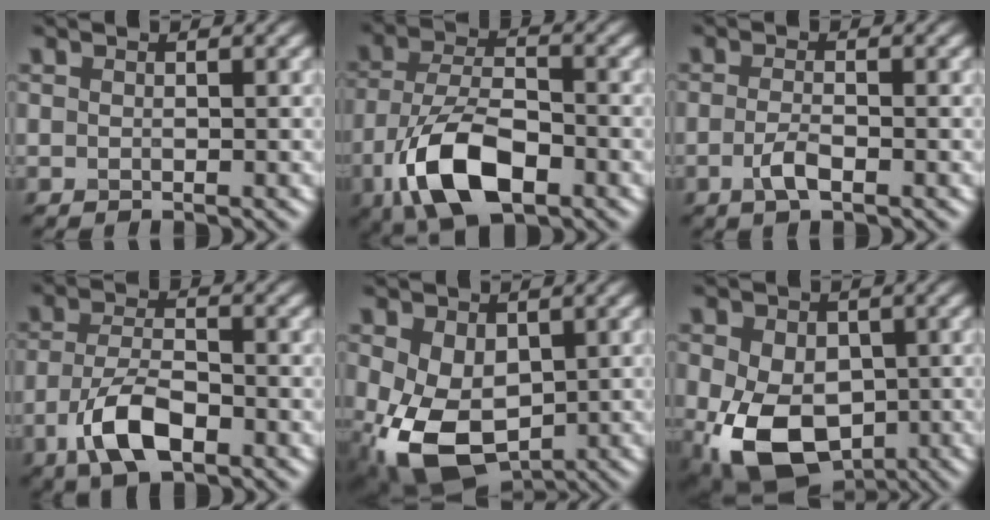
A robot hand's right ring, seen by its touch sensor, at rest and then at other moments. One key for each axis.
{"total": 9.2, "fx": -4.3, "fy": 4.4, "fz": 6.9, "tx": -0.145, "ty": -0.005, "tz": -0.088}
{"total": 2.0, "fx": -0.9, "fy": 0.7, "fz": 1.7, "tx": -0.036, "ty": -0.001, "tz": -0.020}
{"total": 5.8, "fx": -2.7, "fy": 2.5, "fz": 4.5, "tx": -0.093, "ty": -0.001, "tz": -0.055}
{"total": 8.7, "fx": -1.8, "fy": 5.9, "fz": 6.1, "tx": -0.144, "ty": -0.027, "tz": -0.027}
{"total": 11.0, "fx": -3.0, "fy": 7.5, "fz": 7.5, "tx": -0.158, "ty": -0.038, "tz": -0.049}